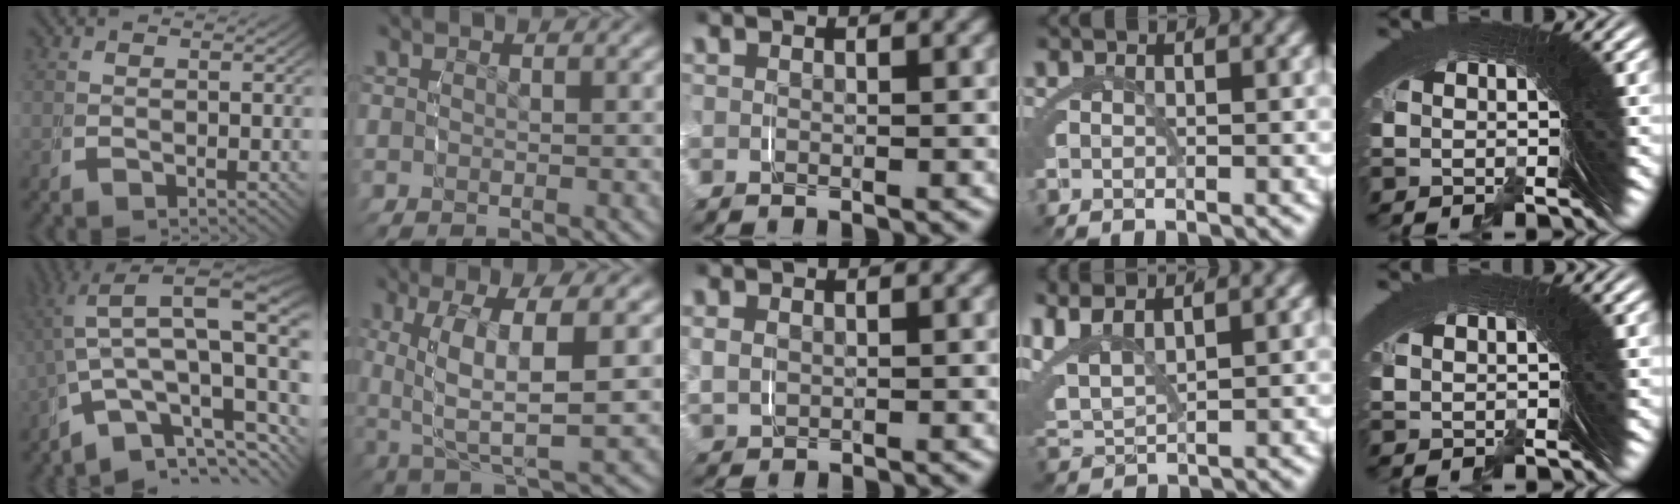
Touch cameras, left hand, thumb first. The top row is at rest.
{"thumb": {"total": 14.0, "force": [-0.4, 8.5, 11.1], "torque": [-0.180, -0.035, 0.007]}, "index": {"total": 7.1, "force": [0.3, 3.0, 6.5], "torque": [-0.121, -0.008, 0.019]}, "middle": {"total": 2.2, "force": [0.6, 1.9, 1.0], "torque": [-0.038, -0.005, 0.017]}, "ring": {"total": 5.4, "force": [2.2, 3.7, 3.2], "torque": [-0.110, -0.009, 0.052]}, "little": {"total": 0.7, "force": [0.5, -0.4, -0.3], "torque": [0.016, 0.002, 0.013]}}